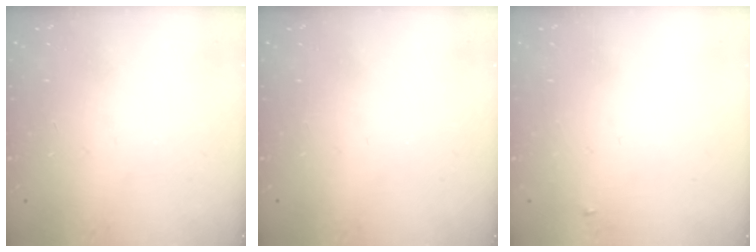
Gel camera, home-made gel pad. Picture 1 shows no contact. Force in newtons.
{"total": 0.0}
{"total": 2.3, "press": 2.3, "slide": 0.2}